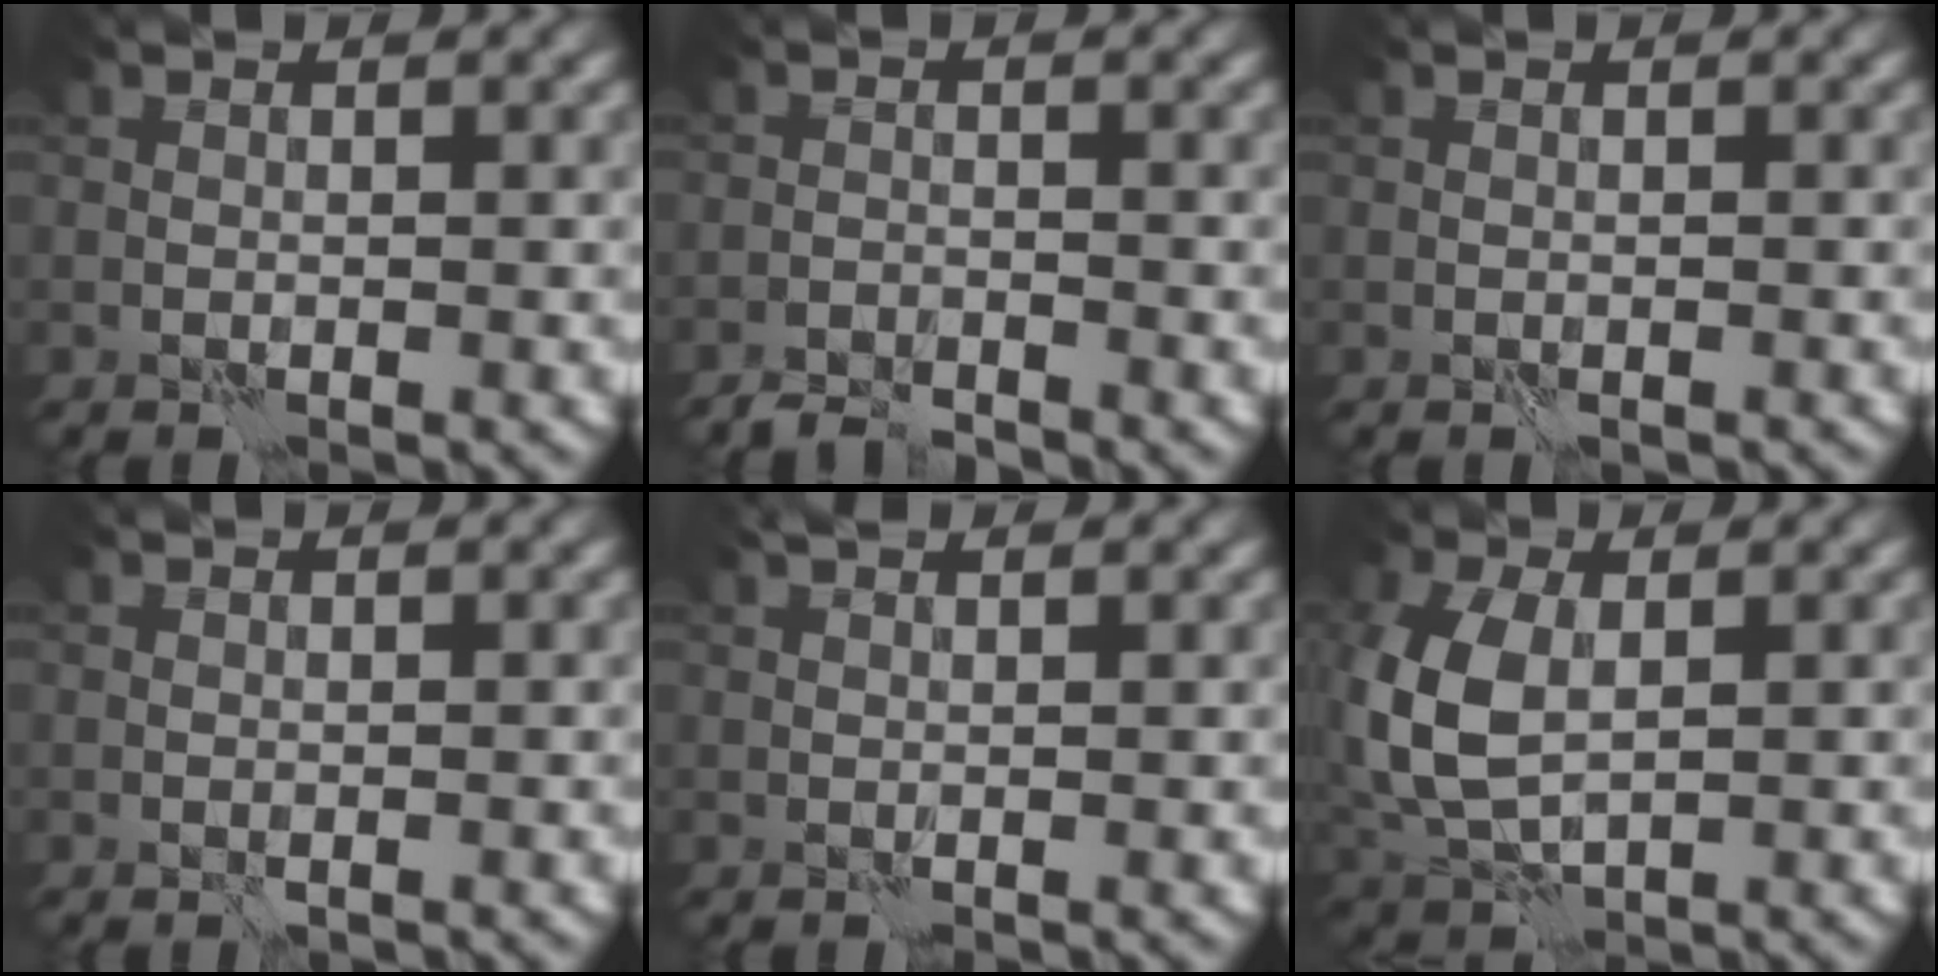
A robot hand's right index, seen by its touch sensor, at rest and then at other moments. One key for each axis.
{"total": 2.0, "fx": -2.0, "fy": 0.2, "fz": 0.1, "tx": 0.002, "ty": 0.002, "tz": -0.041}
{"total": 0.5, "fx": -0.5, "fy": 0.1, "fz": 0.2, "tx": -0.001, "ty": 0.001, "tz": -0.005}
{"total": 0.5, "fx": -0.3, "fy": 0.1, "fz": 0.4, "tx": -0.007, "ty": -0.001, "tz": -0.005}
{"total": 1.5, "fx": 1.3, "fy": 0.3, "fz": 0.8, "tx": -0.013, "ty": 0.000, "tz": 0.014}
{"total": 7.3, "fx": 0.4, "fy": 4.8, "fz": 5.5, "tx": -0.147, "ty": 0.002, "tz": 0.011}